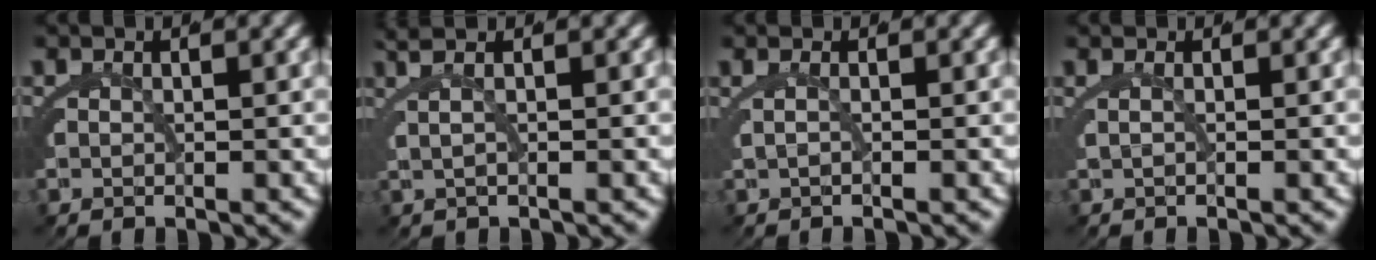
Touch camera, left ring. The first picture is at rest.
{"total": 2.5, "force": [1.4, -0.2, 2.0], "torque": [-0.033, 0.023, 0.016]}
{"total": 0.9, "force": [-0.2, -0.7, 0.5], "torque": [-0.014, 0.002, -0.001]}
{"total": 0.6, "force": [0.0, -0.4, 0.4], "torque": [-0.011, 0.004, 0.001]}